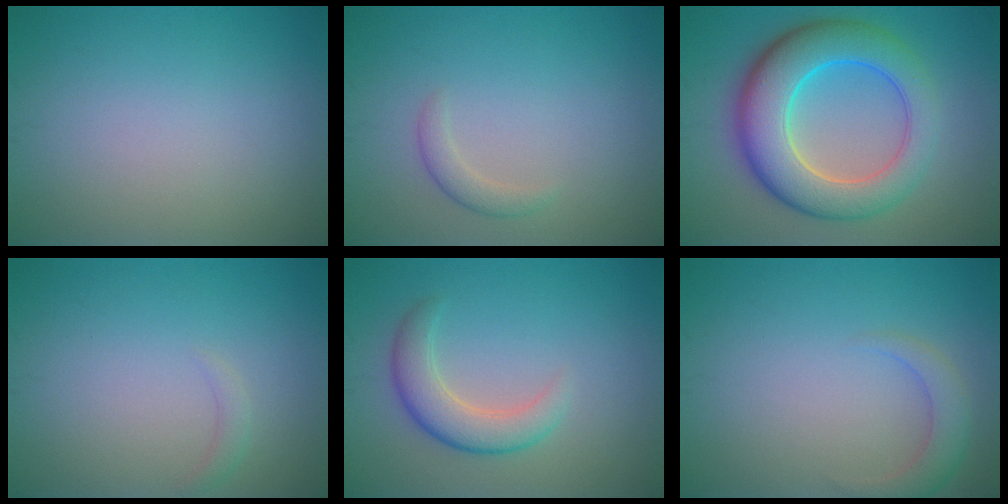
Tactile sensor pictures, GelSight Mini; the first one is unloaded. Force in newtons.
{"total": 1.4, "press": 1.4, "slide": 0.1}
{"total": 9.8, "press": 9.8, "slide": 0.2}
{"total": 0.9, "press": 0.9, "slide": 0.2}
{"total": 3.8, "press": 3.8, "slide": 0.1}
{"total": 2.4, "press": 2.4, "slide": 0.3}